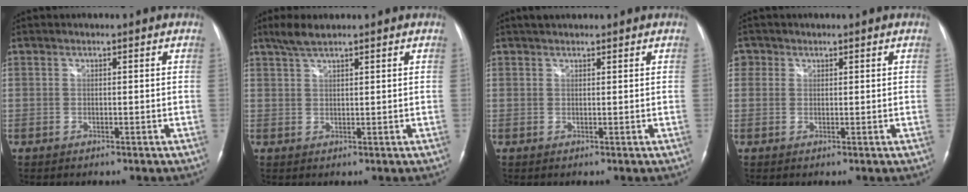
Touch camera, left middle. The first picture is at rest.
{"total": 3.2, "force": [2.6, 0.4, 1.8], "torque": [-0.046, 0.008, 0.055]}
{"total": 2.3, "force": [2.0, 0.7, 0.9], "torque": [-0.016, 0.022, 0.033]}
{"total": 2.0, "force": [0.9, 1.8, 0.3], "torque": [0.005, 0.005, 0.012]}